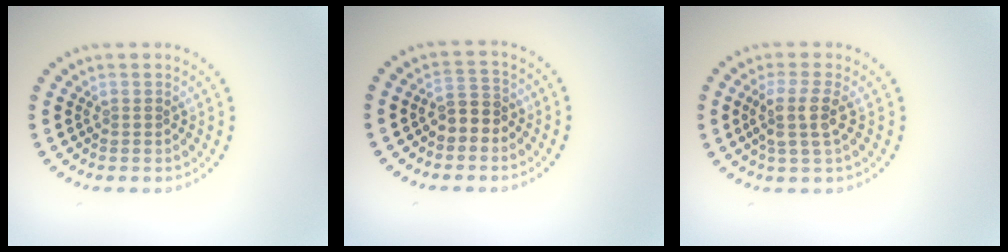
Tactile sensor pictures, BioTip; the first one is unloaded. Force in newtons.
{"total": 2.4, "press": 2.2, "slide": 0.9}
{"total": 3.0, "press": 2.4, "slide": 1.8}